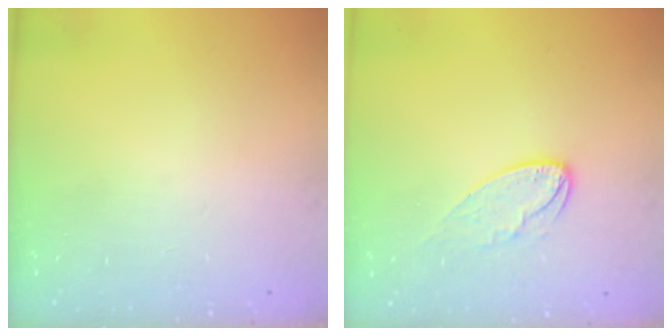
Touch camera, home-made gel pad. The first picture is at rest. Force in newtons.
{"total": 8.7, "press": 8.7, "slide": 0.7}